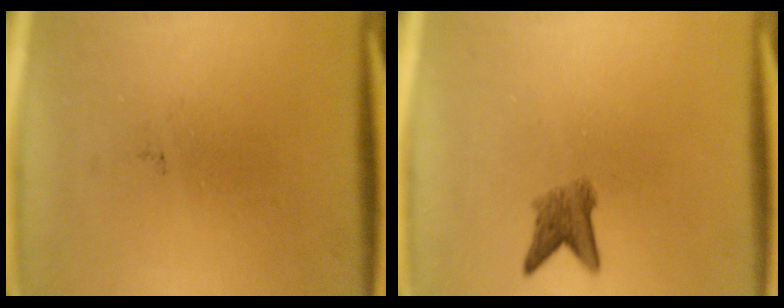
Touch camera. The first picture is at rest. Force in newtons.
{"total": 3.0}